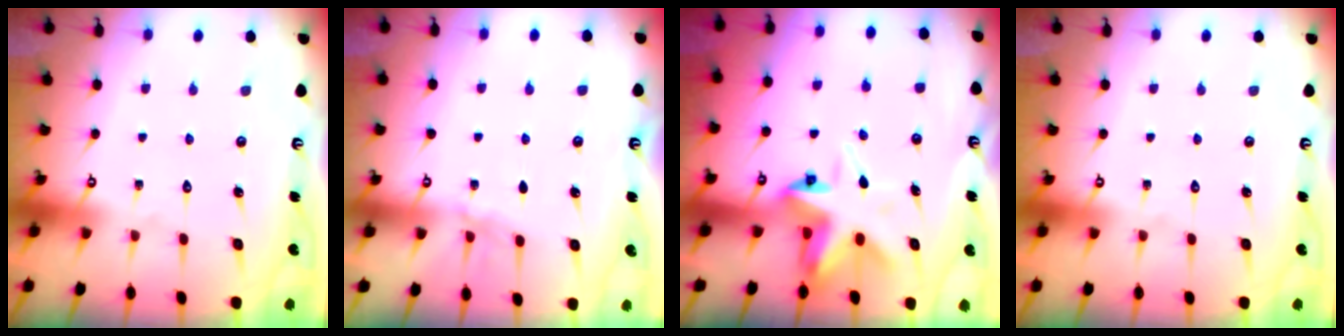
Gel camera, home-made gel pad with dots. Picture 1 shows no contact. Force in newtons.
{"total": 3.6, "press": 3.6, "slide": 0.5}
{"total": 7.1, "press": 6.9, "slide": 1.8}
{"total": 0.0}